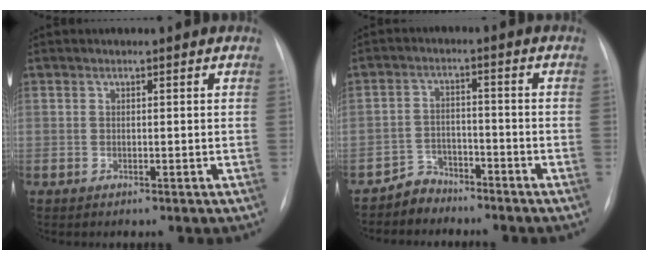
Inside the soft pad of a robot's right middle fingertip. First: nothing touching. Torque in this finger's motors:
{"motor_torque": [0.11, -0.40, 0.11, 0.01]}